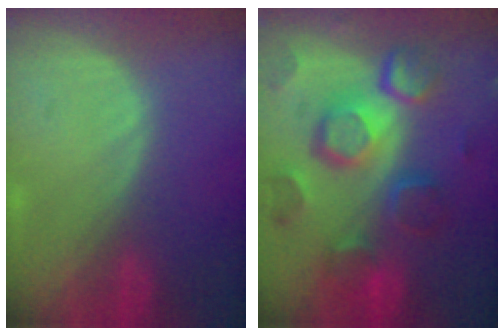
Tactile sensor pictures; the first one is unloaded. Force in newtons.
{"total": 12.4, "press": 10.7, "slide": 6.2}